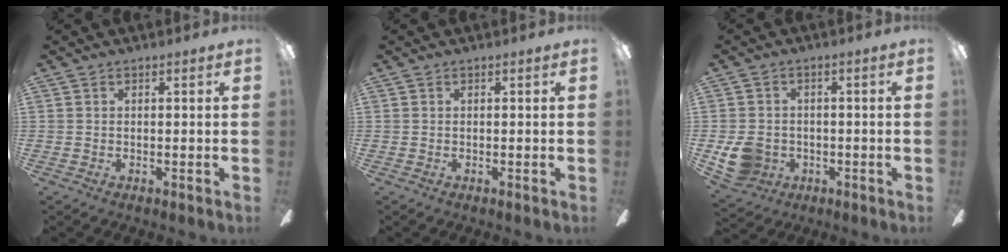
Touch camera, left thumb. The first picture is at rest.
{"total": 0.0}
{"total": 7.6, "force": [-2.0, 6.6, 3.1], "torque": [-0.066, 0.012, -0.036]}